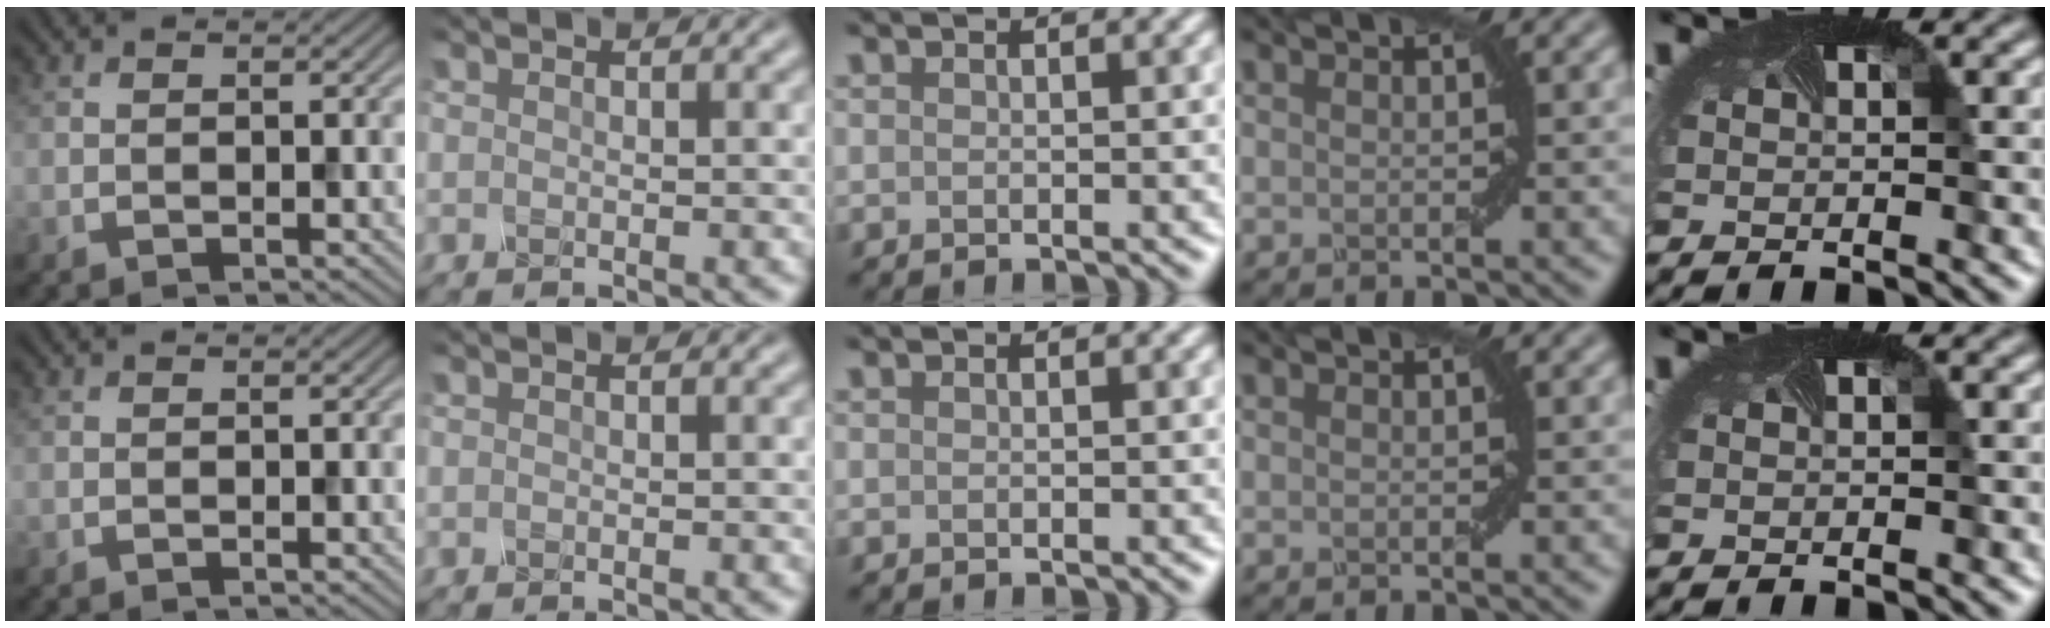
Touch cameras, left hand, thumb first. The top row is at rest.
{}